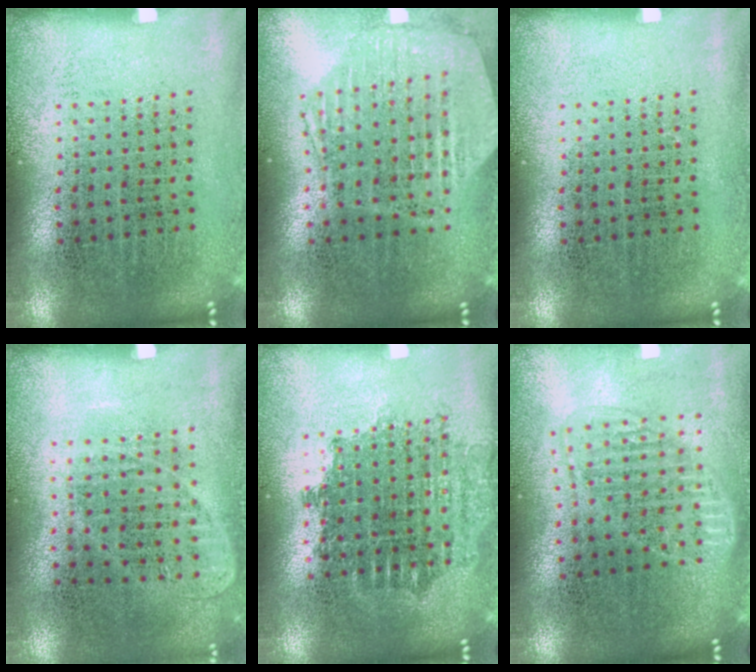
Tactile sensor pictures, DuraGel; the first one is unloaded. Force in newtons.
{"total": 1.2, "press": 1.1, "slide": 0.2}
{"total": 0.0}
{"total": 0.9, "press": 0.8, "slide": 0.4}
{"total": 1.6, "press": 1.3, "slide": 1.0}
{"total": 1.6, "press": 1.3, "slide": 0.8}